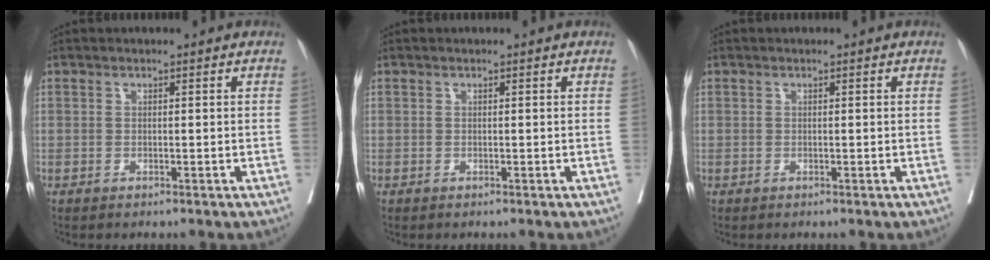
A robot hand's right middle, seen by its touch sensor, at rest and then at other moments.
{"total": 0.0}
{"total": 0.0}